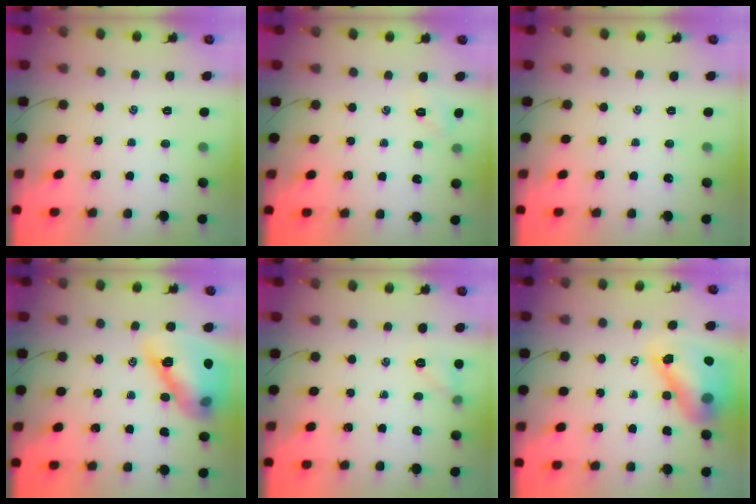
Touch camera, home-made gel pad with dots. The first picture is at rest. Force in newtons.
{"total": 2.2, "press": 2.1, "slide": 0.6}
{"total": 0.0}
{"total": 15.4, "press": 14.9, "slide": 3.6}
{"total": 6.8, "press": 6.5, "slide": 1.7}
{"total": 13.5, "press": 13.0, "slide": 3.8}